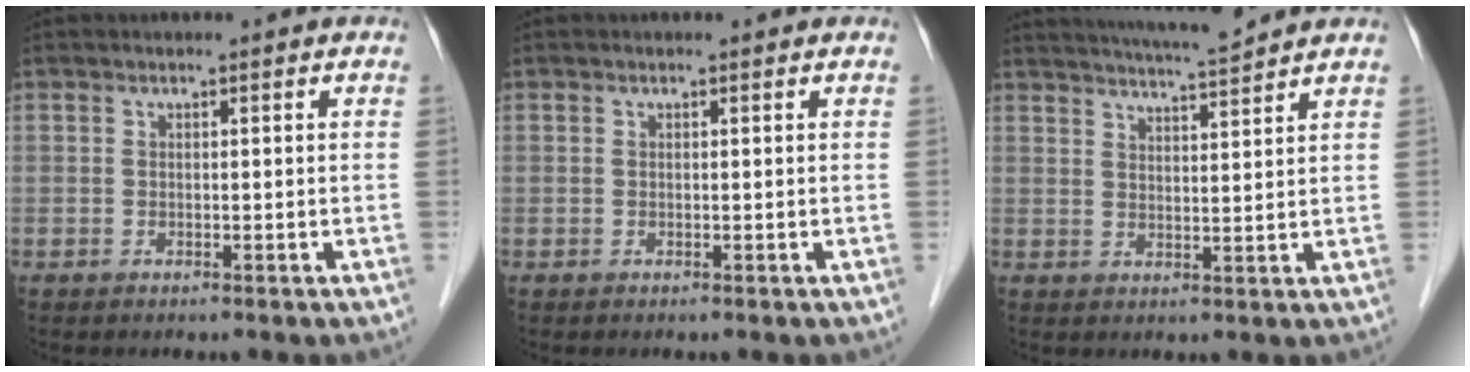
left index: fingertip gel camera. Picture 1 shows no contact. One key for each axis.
{"total": 0.7, "fx": 0.6, "fy": 0.1, "fz": 0.2, "tx": -0.008, "ty": 0.004, "tz": 0.007}
{"total": 7.9, "fx": 7.4, "fy": -0.7, "fz": 2.7, "tx": -0.053, "ty": 0.004, "tz": 0.115}